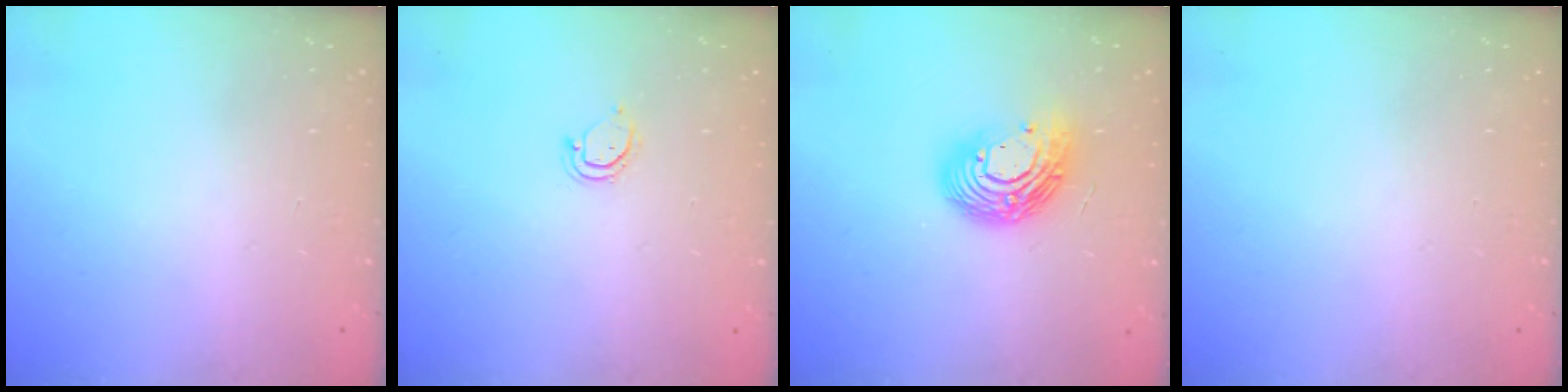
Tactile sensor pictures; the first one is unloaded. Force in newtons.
{"total": 3.0, "press": 3.0, "slide": 0.2}
{"total": 12.9, "press": 12.9, "slide": 1.2}
{"total": 0.0}